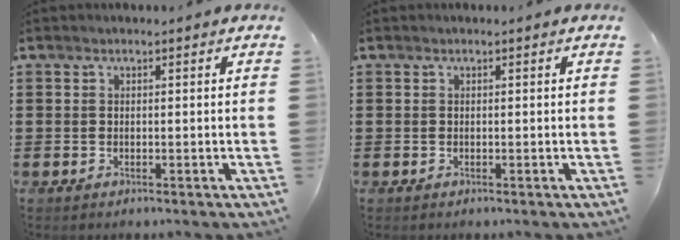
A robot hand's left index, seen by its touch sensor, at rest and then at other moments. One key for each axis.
{"total": 0.0}